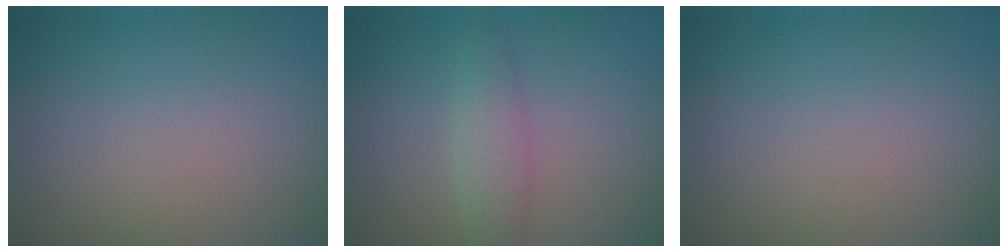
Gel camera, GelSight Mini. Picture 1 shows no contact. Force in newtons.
{"total": 2.4, "press": 2.4, "slide": 0.1}
{"total": 0.0}